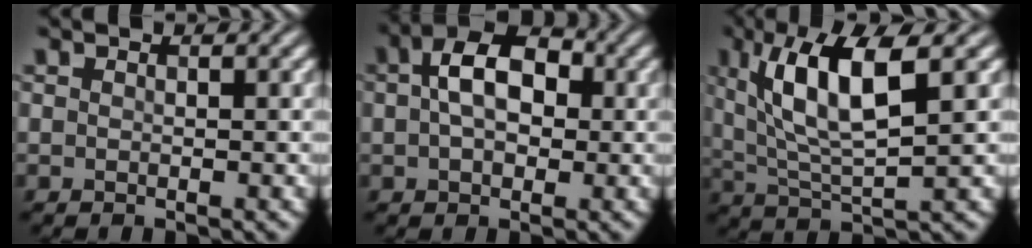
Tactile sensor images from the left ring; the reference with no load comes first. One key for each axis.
{"total": 6.1, "fx": 0.9, "fy": 3.9, "fz": 4.6, "tx": -0.076, "ty": 0.017, "tz": 0.003}
{"total": 8.3, "fx": 3.0, "fy": 2.2, "fz": 7.4, "tx": -0.135, "ty": 0.002, "tz": 0.058}